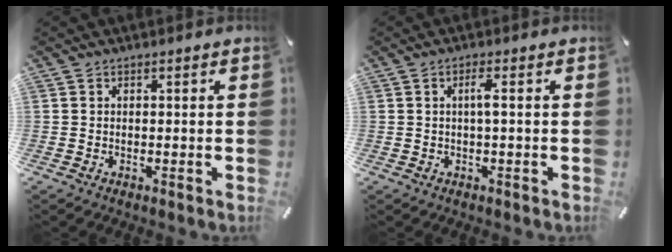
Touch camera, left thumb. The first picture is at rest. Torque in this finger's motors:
{"motor_torque": [0.41, 0.62, 0.42, -0.06, 0.06]}